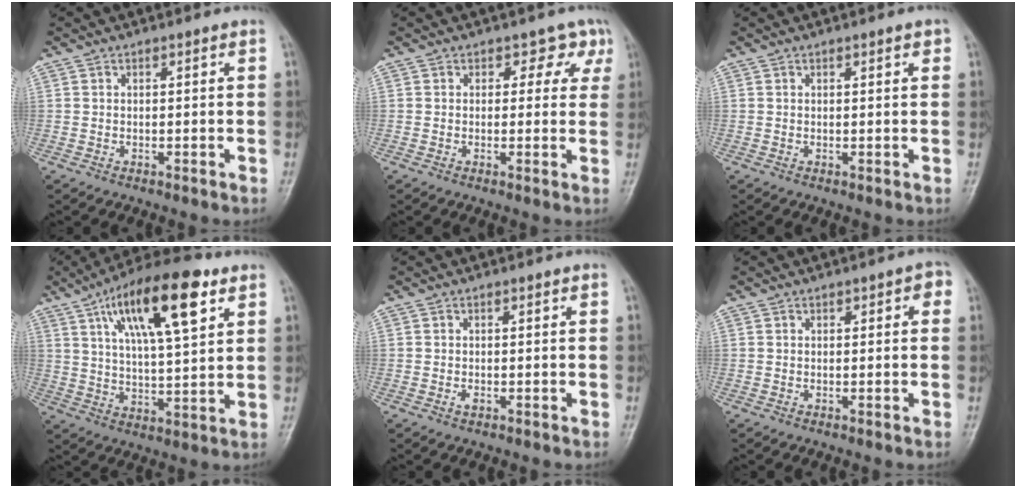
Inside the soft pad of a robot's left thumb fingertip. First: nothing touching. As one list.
[{"total": 3.6, "force": [1.9, 2.9, 1.2], "torque": [0.020, -0.005, 0.013]}, {"total": 1.4, "force": [0.7, 0.3, 1.1], "torque": [-0.015, -0.001, 0.009]}, {"total": 18.7, "force": [8.7, 6.0, 15.4], "torque": [-0.237, -0.018, 0.144]}, {"total": 0.9, "force": [-0.2, 0.4, 0.7], "torque": [-0.012, 0.002, -0.003]}, {"total": 2.6, "force": [0.8, 1.2, 2.2], "torque": [-0.019, 0.006, 0.006]}]